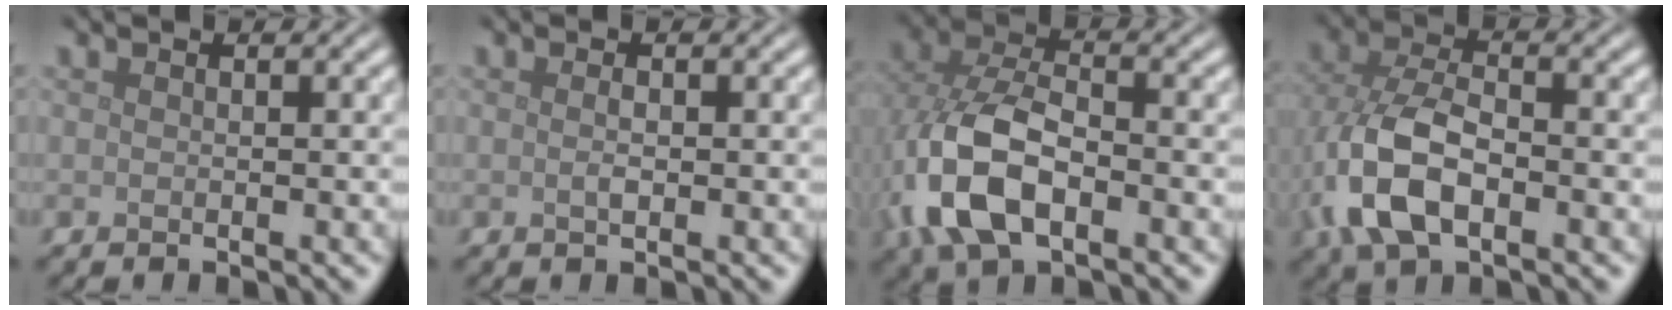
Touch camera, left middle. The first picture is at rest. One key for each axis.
{"total": 0.9, "fx": 0.0, "fy": 0.4, "fz": 0.9, "tx": -0.018, "ty": -0.002, "tz": 0.000}
{"total": 8.5, "fx": -2.7, "fy": 4.8, "fz": 6.5, "tx": -0.156, "ty": -0.004, "tz": -0.060}
{"total": 7.6, "fx": -2.4, "fy": 4.3, "fz": 5.9, "tx": -0.141, "ty": -0.003, "tz": -0.054}